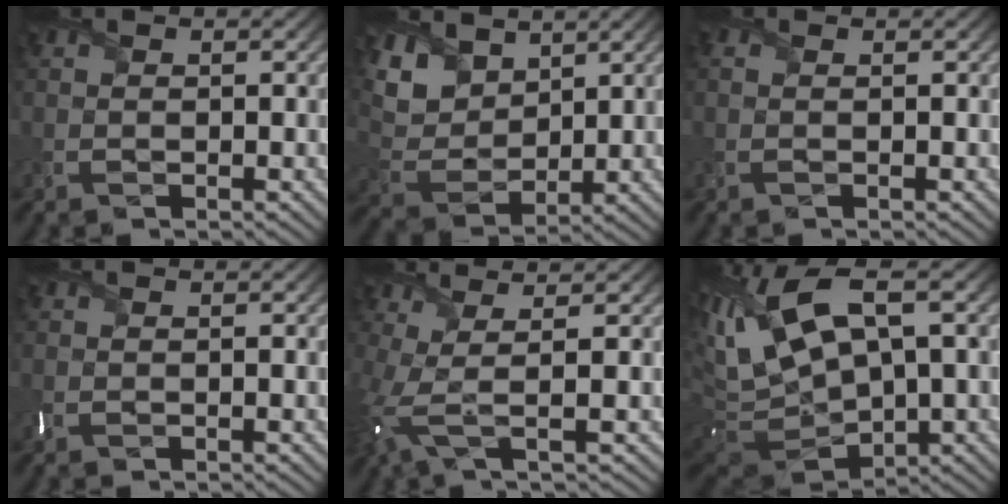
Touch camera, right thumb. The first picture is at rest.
{"total": 9.1, "force": [5.5, 5.5, 4.7], "torque": [-0.150, 0.010, 0.101]}
{"total": 0.7, "force": [0.1, 0.3, 0.7], "torque": [-0.018, 0.001, 0.003]}
{"total": 0.0}
{"total": 6.1, "force": [0.5, 1.2, 5.9], "torque": [-0.126, 0.002, 0.000]}
{"total": 15.2, "force": [2.5, 7.6, 12.8], "torque": [-0.308, 0.002, 0.061]}